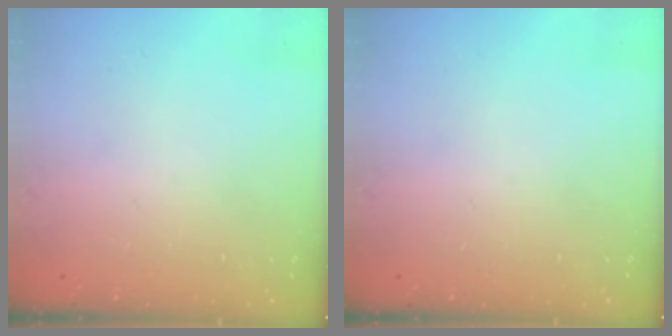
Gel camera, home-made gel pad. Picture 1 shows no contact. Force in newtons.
{"total": 0.0}